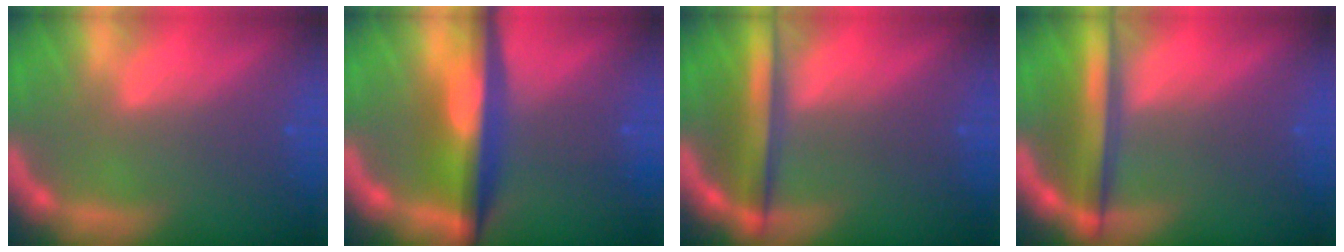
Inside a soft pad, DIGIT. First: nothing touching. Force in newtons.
{"total": 7.4}
{"total": 5.0}
{"total": 5.5}